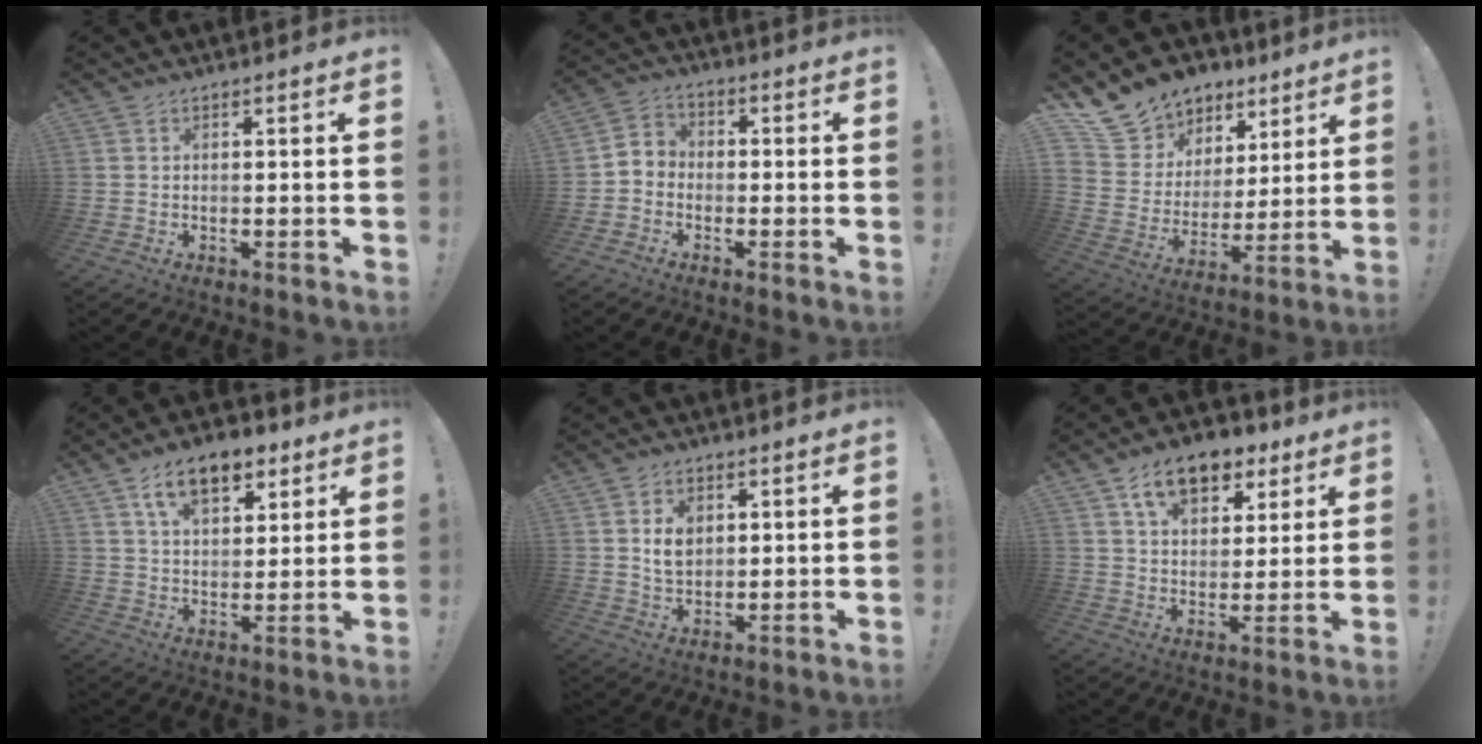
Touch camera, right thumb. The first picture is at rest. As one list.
[{"total": 4.6, "force": [-2.8, 3.4, 1.1], "torque": [-0.017, 0.020, -0.053]}, {"total": 12.5, "force": [9.4, 8.1, 1.4], "torque": [-0.043, -0.071, 0.190]}, {"total": 13.4, "force": [7.6, 7.6, 8.1], "torque": [-0.121, -0.022, 0.137]}, {"total": 6.7, "force": [1.8, 5.2, 3.8], "torque": [-0.048, -0.003, 0.031]}, {"total": 13.5, "force": [7.9, 8.4, 7.0], "torque": [-0.104, -0.035, 0.144]}]